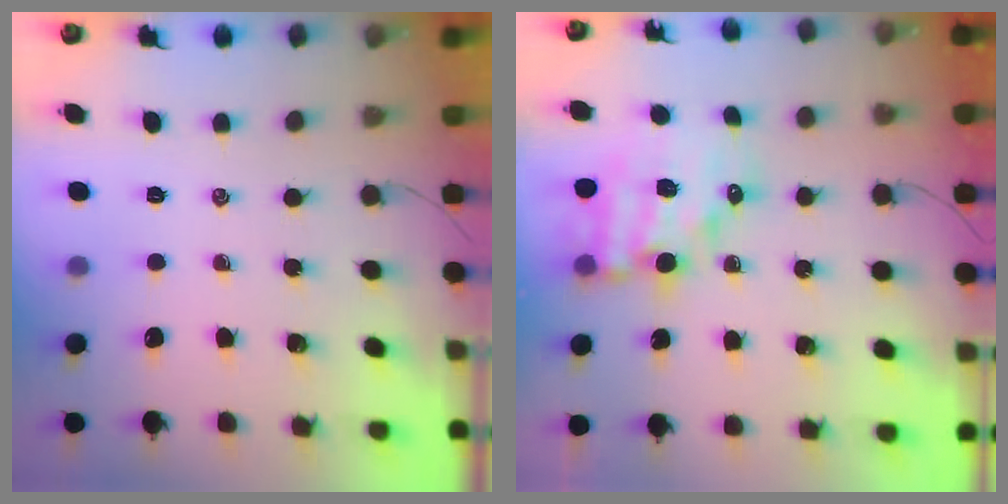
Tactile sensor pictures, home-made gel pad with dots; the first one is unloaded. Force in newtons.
{"total": 12.0, "press": 11.7, "slide": 2.8}